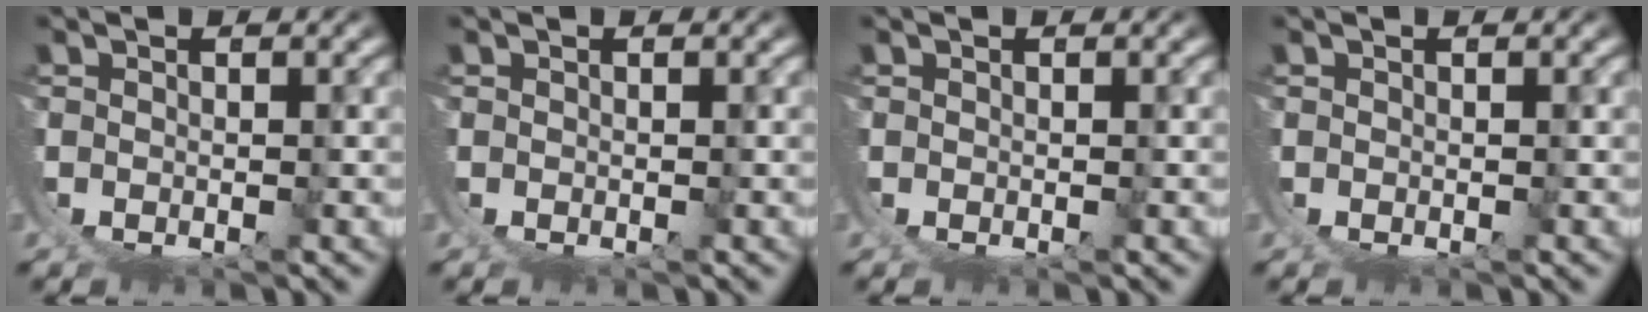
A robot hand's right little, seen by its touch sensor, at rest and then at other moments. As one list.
[{"total": 0.0}, {"total": 0.0}, {"total": 0.0}]